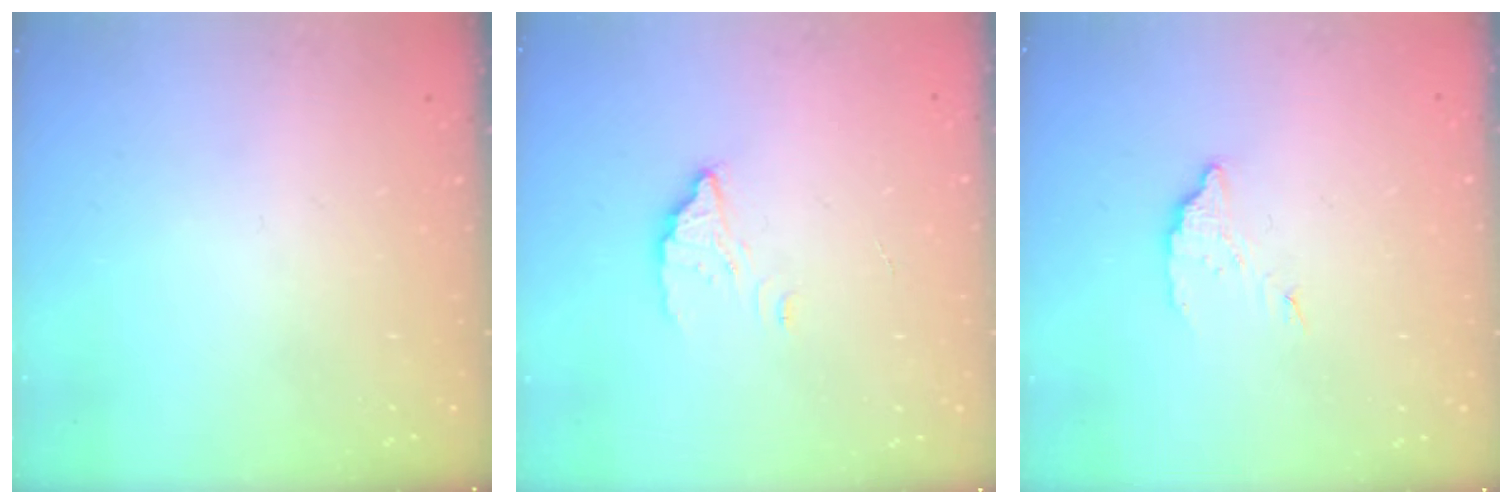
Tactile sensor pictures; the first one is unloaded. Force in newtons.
{"total": 2.6, "press": 2.6, "slide": 0.2}
{"total": 2.9, "press": 2.9, "slide": 0.0}